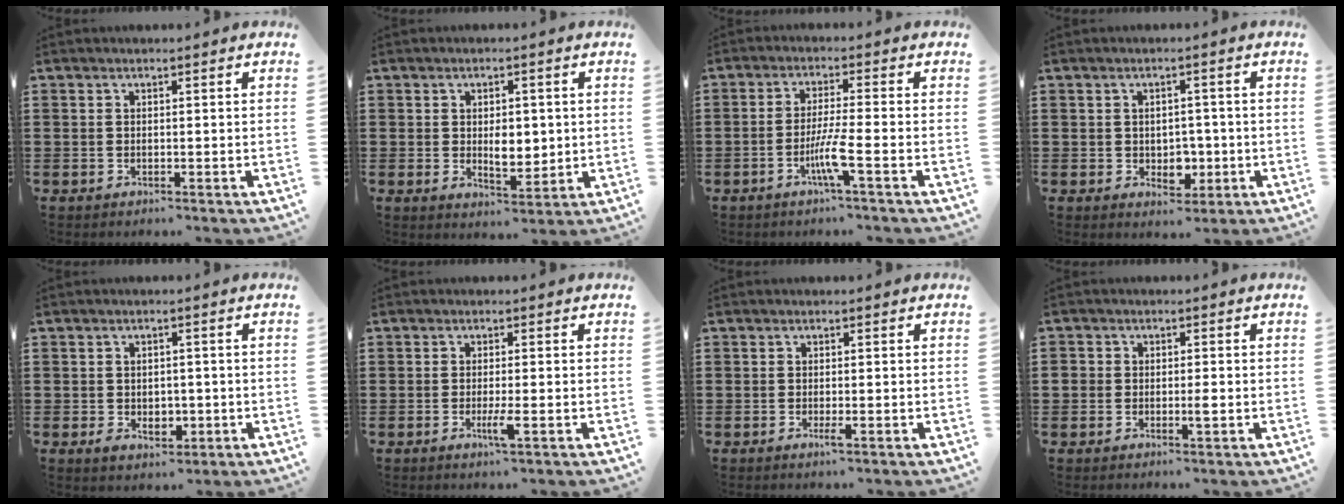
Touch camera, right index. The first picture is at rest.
{"total": 4.8, "force": [0.4, 2.8, 3.8], "torque": [-0.055, 0.000, 0.001]}
{"total": 5.5, "force": [-2.4, -0.3, 4.9], "torque": [-0.103, -0.018, -0.049]}
{"total": 3.1, "force": [-0.3, 2.6, 1.6], "torque": [-0.024, 0.000, -0.012]}
{"total": 3.1, "force": [-0.6, 2.3, 2.0], "torque": [-0.034, 0.000, -0.014]}
{"total": 3.1, "force": [-1.2, 0.2, 2.8], "torque": [-0.062, -0.012, -0.024]}
{"total": 1.5, "force": [-0.6, 0.1, 1.3], "torque": [-0.030, -0.006, -0.012]}
{"total": 2.1, "force": [-0.5, 1.3, 1.6], "torque": [-0.032, 0.005, -0.009]}